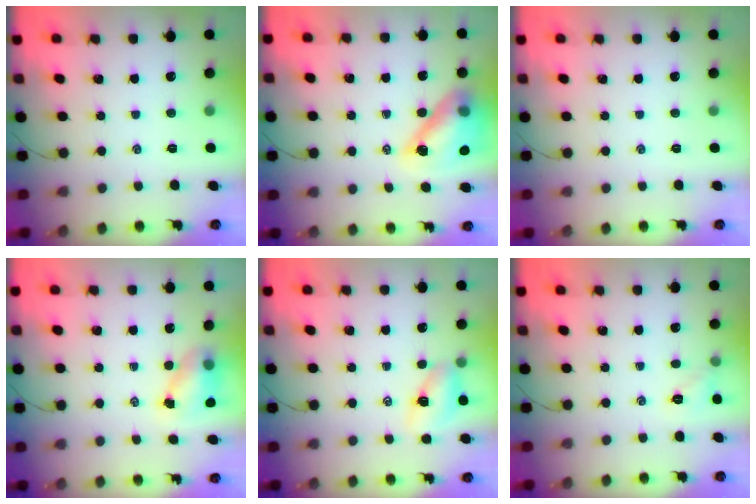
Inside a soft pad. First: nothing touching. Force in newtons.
{"total": 14.2, "press": 13.6, "slide": 3.9}
{"total": 0.0}
{"total": 5.6, "press": 5.6, "slide": 0.5}
{"total": 6.0, "press": 5.9, "slide": 0.8}
{"total": 5.6, "press": 5.4, "slide": 1.6}